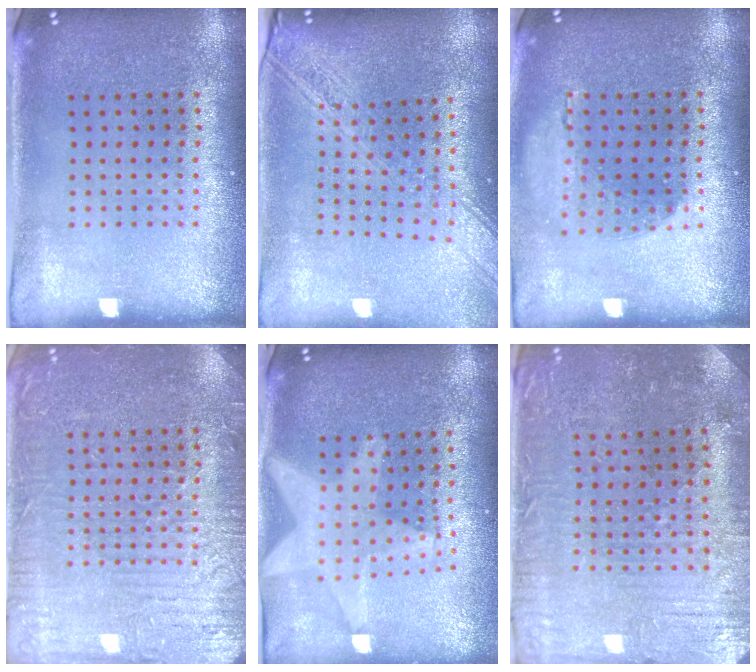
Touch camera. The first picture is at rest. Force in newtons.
{"total": 2.2, "press": 1.8, "slide": 1.3}
{"total": 1.1, "press": 1.1, "slide": 0.2}
{"total": 5.4, "press": 5.3, "slide": 0.7}
{"total": 2.2, "press": 1.8, "slide": 1.3}
{"total": 1.3, "press": 1.3, "slide": 0.4}